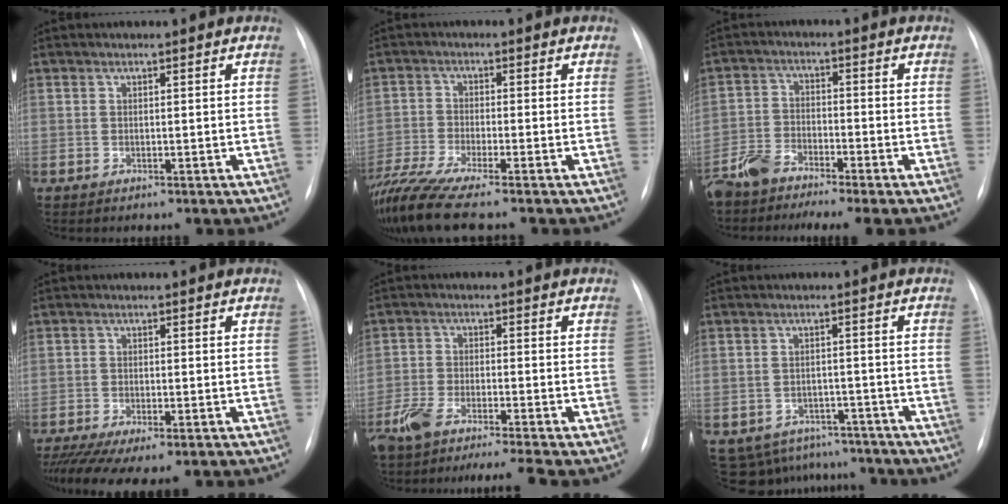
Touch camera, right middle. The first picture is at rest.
{"total": 10.1, "force": [-8.3, -0.1, 5.8], "torque": [-0.112, -0.026, -0.149]}
{"total": 6.8, "force": [-5.7, 0.9, 3.5], "torque": [-0.081, -0.015, -0.113]}
{"total": 9.7, "force": [-7.1, 2.5, 6.0], "torque": [-0.098, -0.015, -0.109]}
{"total": 9.7, "force": [-8.0, 0.1, 5.6], "torque": [-0.104, -0.018, -0.137]}
{"total": 10.7, "force": [-9.3, 5.3, 0.8], "torque": [-0.010, 0.024, -0.112]}